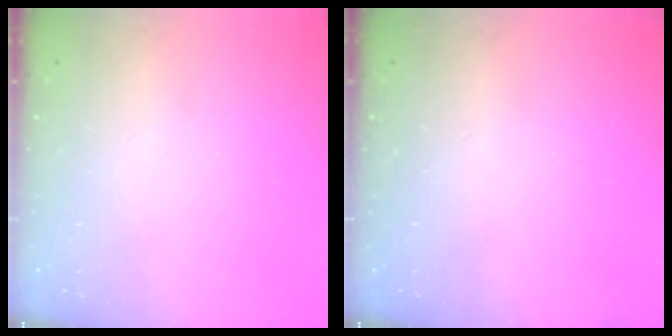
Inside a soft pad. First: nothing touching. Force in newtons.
{"total": 0.0}